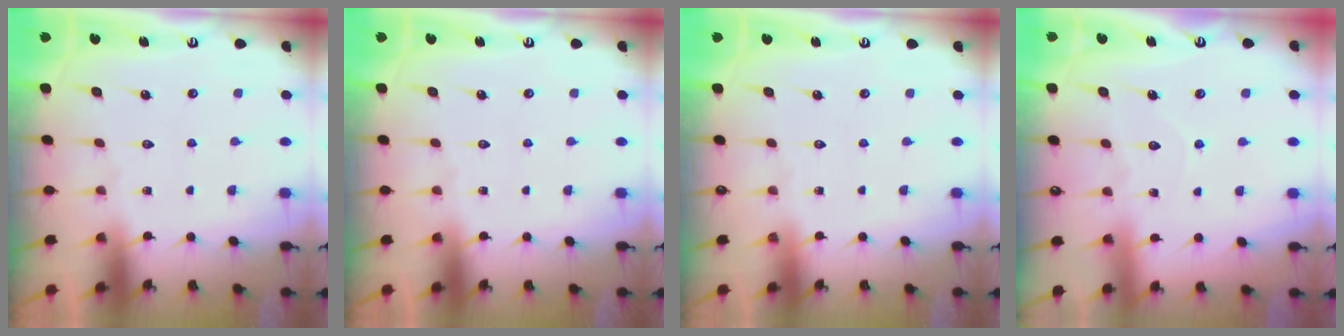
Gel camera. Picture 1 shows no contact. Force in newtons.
{"total": 0.0}
{"total": 0.0}
{"total": 5.1, "press": 5.1, "slide": 0.5}